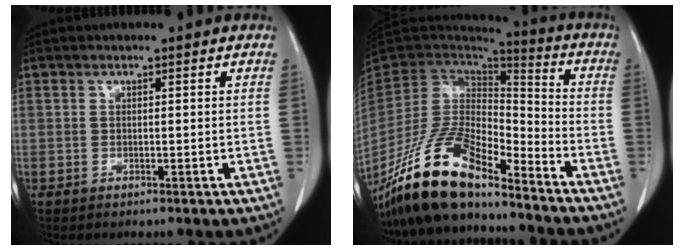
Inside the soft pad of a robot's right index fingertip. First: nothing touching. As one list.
[{"total": 17.6, "force": [-13.9, 5.0, 9.6], "torque": [-0.185, -0.002, -0.256]}]